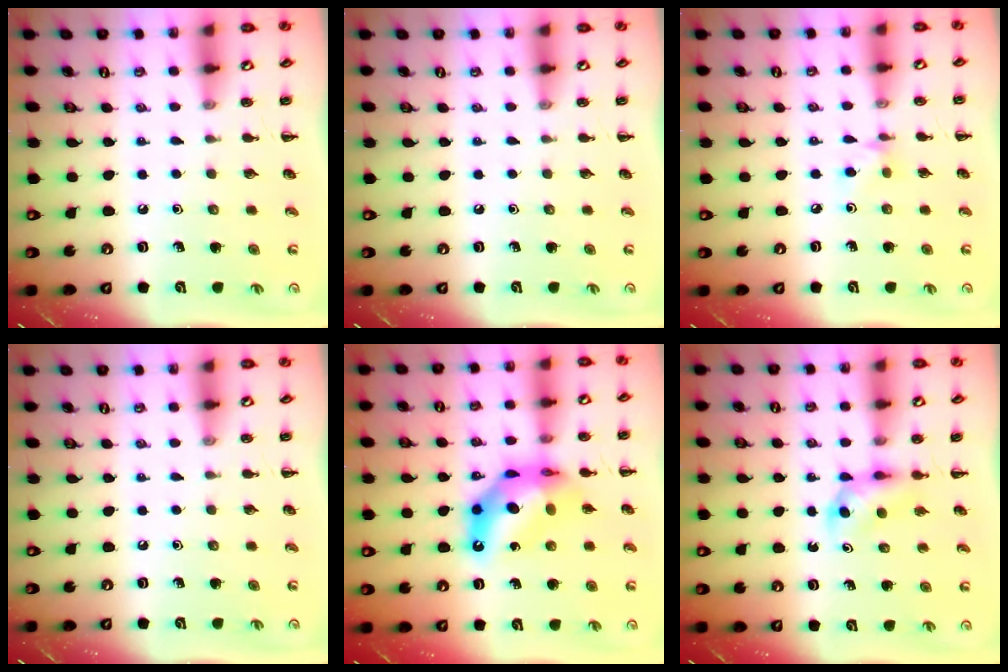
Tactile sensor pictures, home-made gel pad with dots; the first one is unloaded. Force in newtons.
{"total": 0.0}
{"total": 4.4, "press": 4.2, "slide": 1.2}
{"total": 0.0}
{"total": 13.0, "press": 12.5, "slide": 3.8}
{"total": 3.6, "press": 3.3, "slide": 1.3}